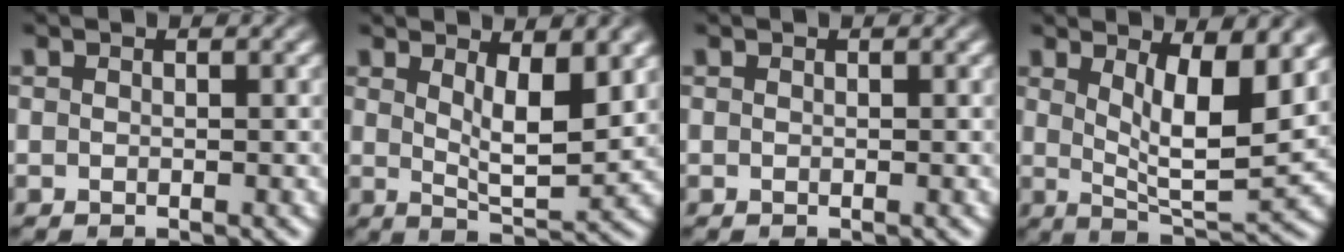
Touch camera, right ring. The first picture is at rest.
{"total": 4.5, "force": [1.7, 0.9, 4.1], "torque": [-0.054, -0.021, 0.036]}
{"total": 0.0}
{"total": 7.5, "force": [2.7, 2.6, 6.5], "torque": [-0.094, -0.021, 0.048]}